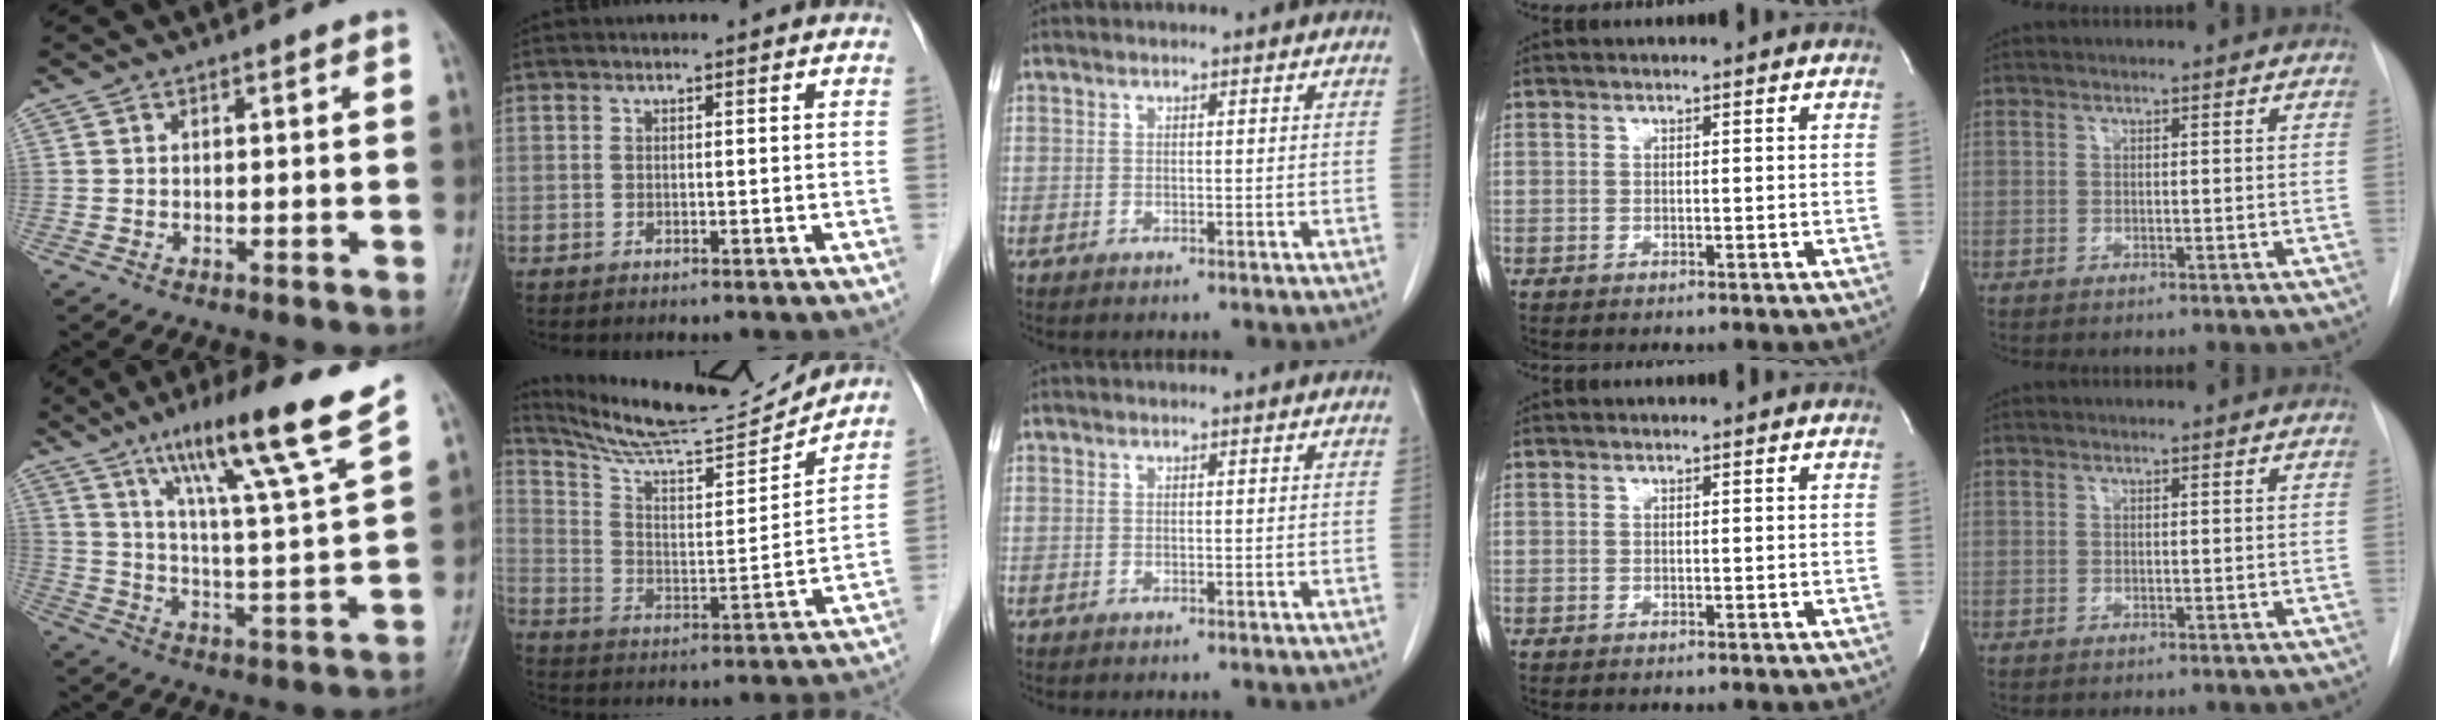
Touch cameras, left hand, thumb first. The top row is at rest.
{"thumb": {"total": 18.0, "force": [12.3, 0.0, 13.2], "torque": [-0.193, -0.062, 0.195]}, "index": {"total": 16.5, "force": [16.0, 0.2, 4.1], "torque": [-0.086, -0.016, 0.261]}}